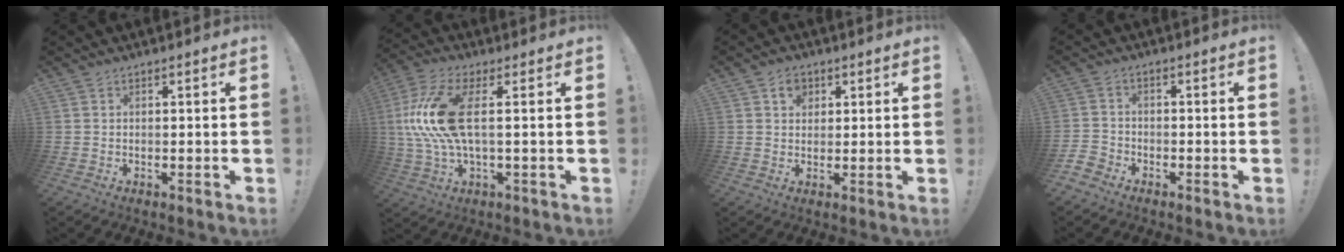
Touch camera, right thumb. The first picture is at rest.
{"total": 16.4, "force": [1.9, 6.0, 15.2], "torque": [-0.319, -0.009, 0.032]}
{"total": 4.1, "force": [1.8, 3.3, 1.6], "torque": [-0.014, -0.004, 0.029]}
{"total": 3.2, "force": [-2.4, 2.0, 0.7], "torque": [-0.021, 0.005, -0.048]}